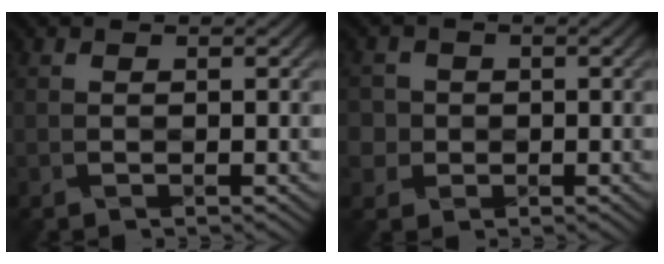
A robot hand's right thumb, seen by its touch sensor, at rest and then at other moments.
{"total": 2.8, "force": [0.0, 2.8, 0.0], "torque": [-0.001, 0.005, -0.009]}